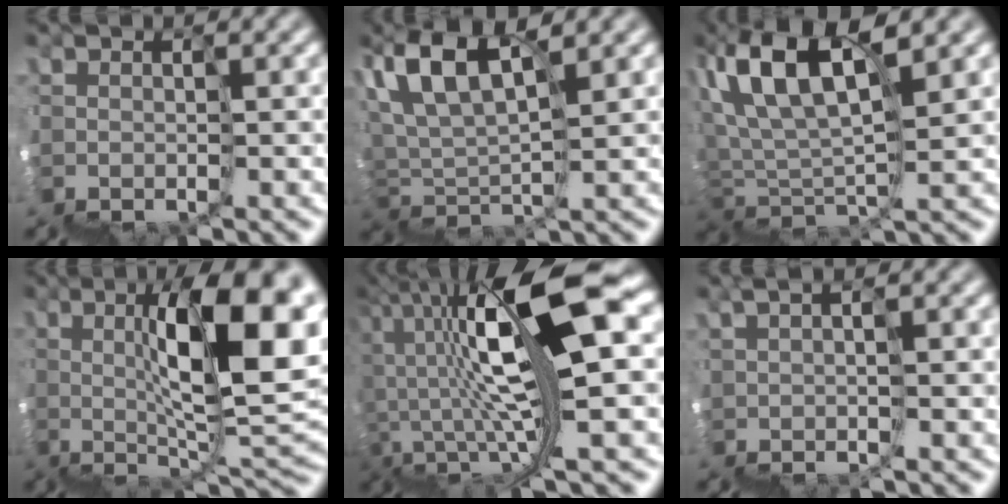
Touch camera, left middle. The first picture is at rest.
{"total": 4.6, "force": [4.4, -1.3, 0.1], "torque": [-0.012, 0.047, 0.073]}
{"total": 6.2, "force": [5.8, -1.0, 1.9], "torque": [-0.047, 0.051, 0.098]}
{"total": 8.3, "force": [4.1, -0.3, 7.2], "torque": [-0.077, 0.043, 0.067]}
{"total": 7.7, "force": [2.5, -0.8, 7.2], "torque": [-0.134, 0.053, 0.039]}
{"total": 3.4, "force": [1.9, -2.4, -1.5], "torque": [0.023, 0.023, 0.035]}